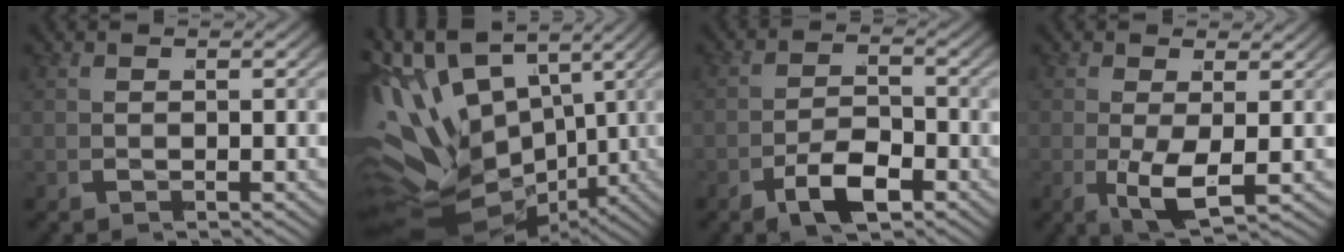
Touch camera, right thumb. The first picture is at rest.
{"total": 17.4, "force": [-1.1, 12.2, 12.4], "torque": [-0.243, -0.045, -0.004]}
{"total": 3.9, "force": [-2.7, 1.8, 2.2], "torque": [-0.031, -0.010, -0.051]}
{"total": 3.6, "force": [-0.8, 1.8, 3.0], "torque": [-0.063, -0.028, -0.009]}